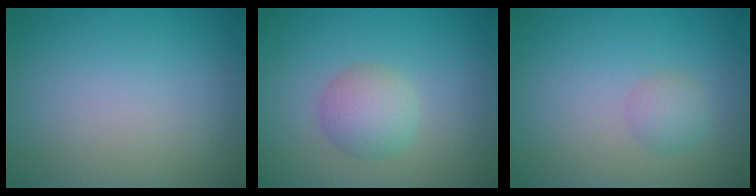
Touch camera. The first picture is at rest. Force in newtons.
{"total": 3.0, "press": 3.0, "slide": 0.0}
{"total": 1.7, "press": 1.7, "slide": 0.0}